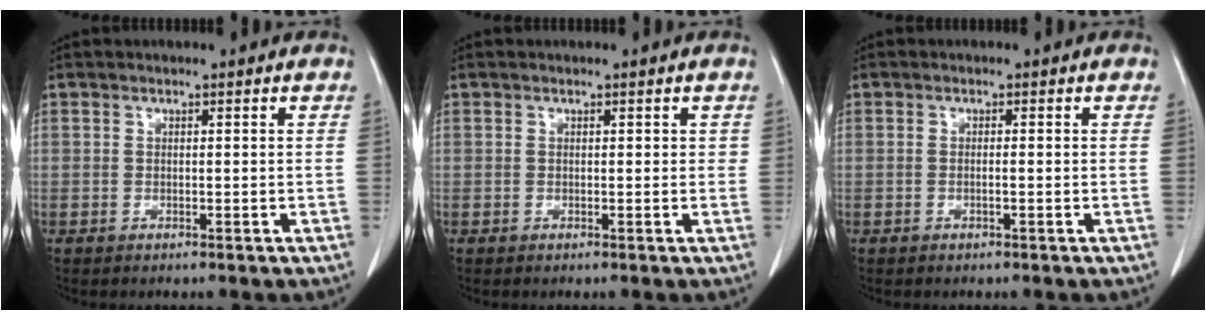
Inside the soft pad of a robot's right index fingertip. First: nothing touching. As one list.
[{"total": 0.7, "force": [0.3, 0.5, 0.4], "torque": [0.001, 0.002, 0.002]}, {"total": 0.6, "force": [-0.2, -0.1, 0.6], "torque": [-0.011, 0.001, -0.004]}]